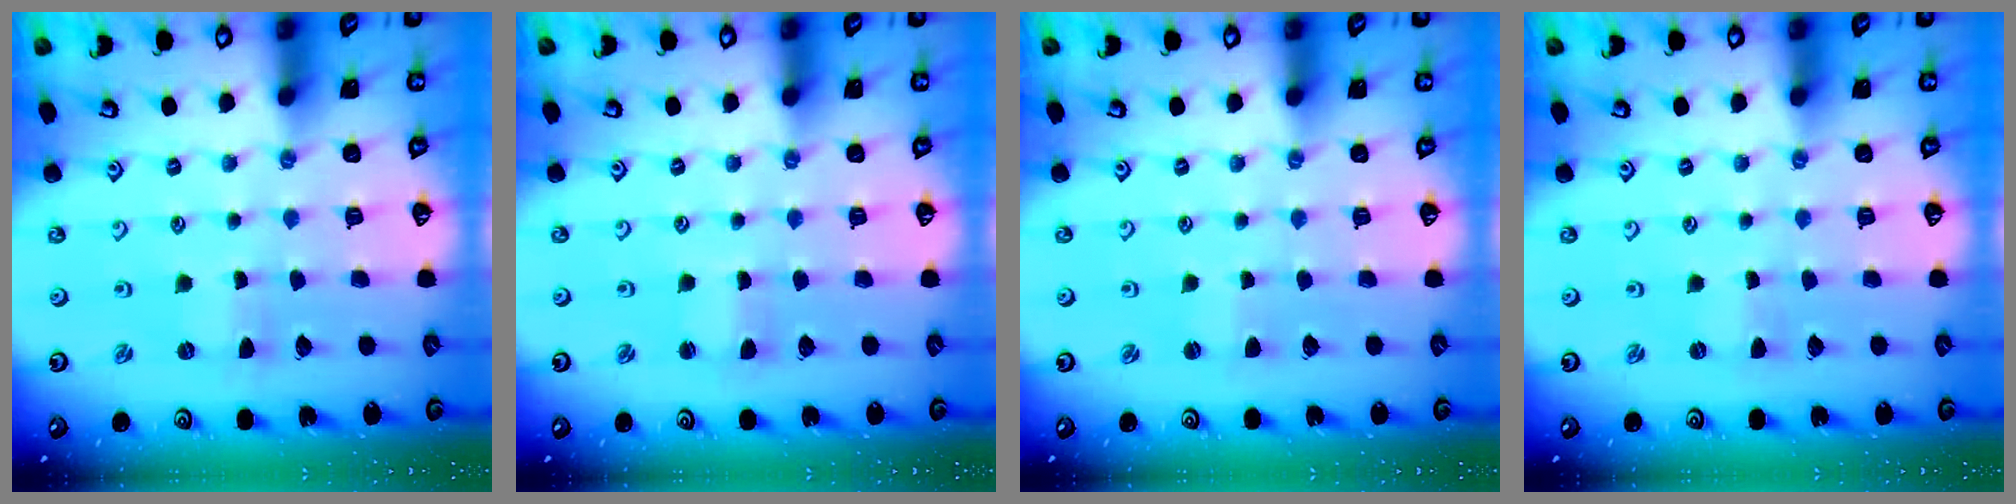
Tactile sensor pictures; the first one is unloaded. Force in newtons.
{"total": 0.9, "press": 0.9, "slide": 0.2}
{"total": 0.7, "press": 0.7, "slide": 0.1}
{"total": 0.0}